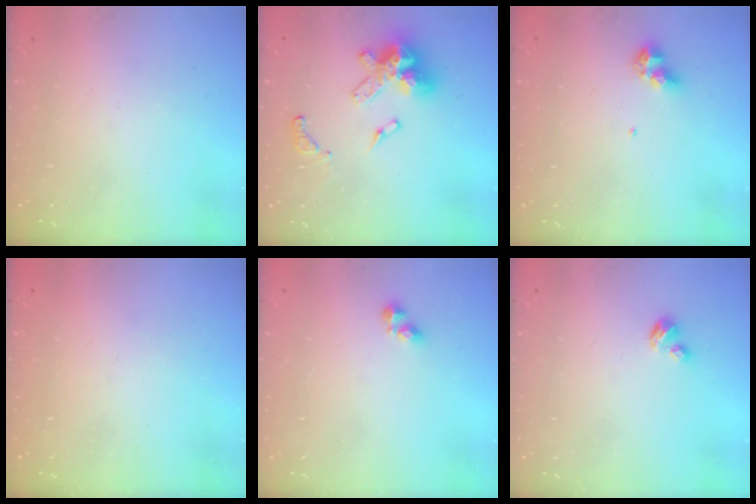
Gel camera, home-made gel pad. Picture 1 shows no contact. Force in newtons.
{"total": 13.7, "press": 13.6, "slide": 1.2}
{"total": 6.1, "press": 6.1, "slide": 0.6}
{"total": 0.7, "press": 0.6, "slide": 0.3}
{"total": 3.6, "press": 3.5, "slide": 0.4}
{"total": 3.2, "press": 3.2, "slide": 0.3}